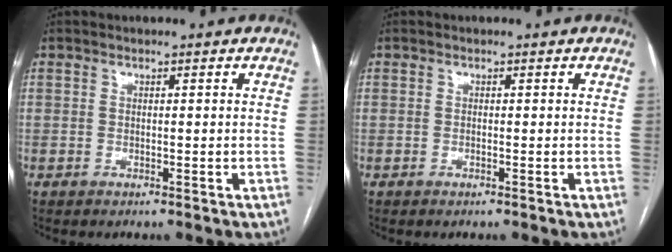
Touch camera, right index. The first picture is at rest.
{"total": 0.0}